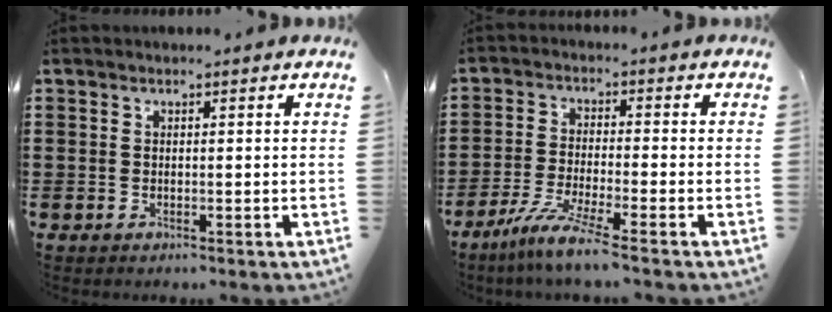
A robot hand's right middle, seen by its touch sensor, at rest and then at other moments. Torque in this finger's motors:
{"motor_torque": [1.44, -0.70, 0.21, 0.04]}